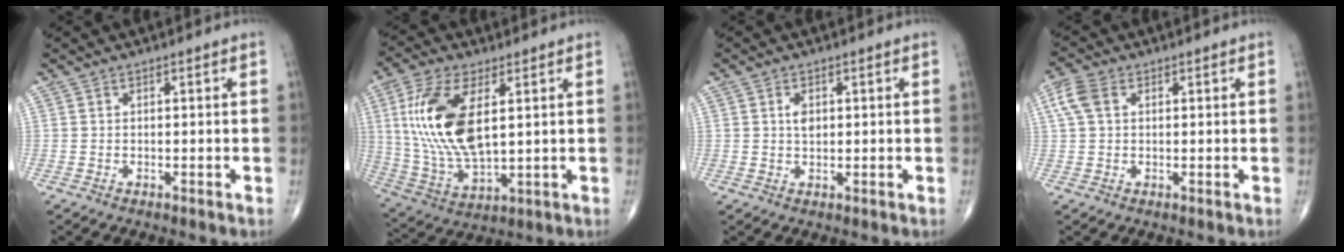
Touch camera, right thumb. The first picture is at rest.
{"total": 17.2, "force": [3.9, 7.9, 14.7], "torque": [-0.307, -0.015, 0.083]}
{"total": 2.4, "force": [0.6, 1.5, 1.8], "torque": [-0.028, -0.002, 0.010]}
{"total": 4.7, "force": [1.4, 3.1, 3.2], "torque": [-0.080, 0.017, 0.027]}